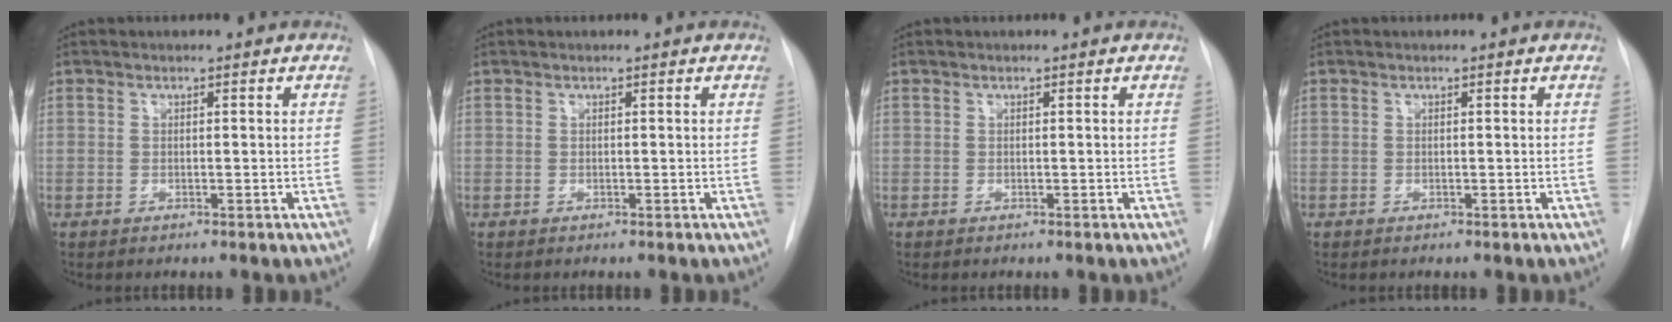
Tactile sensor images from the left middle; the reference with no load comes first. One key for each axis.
{"total": 0.0}
{"total": 0.0}
{"total": 0.0}